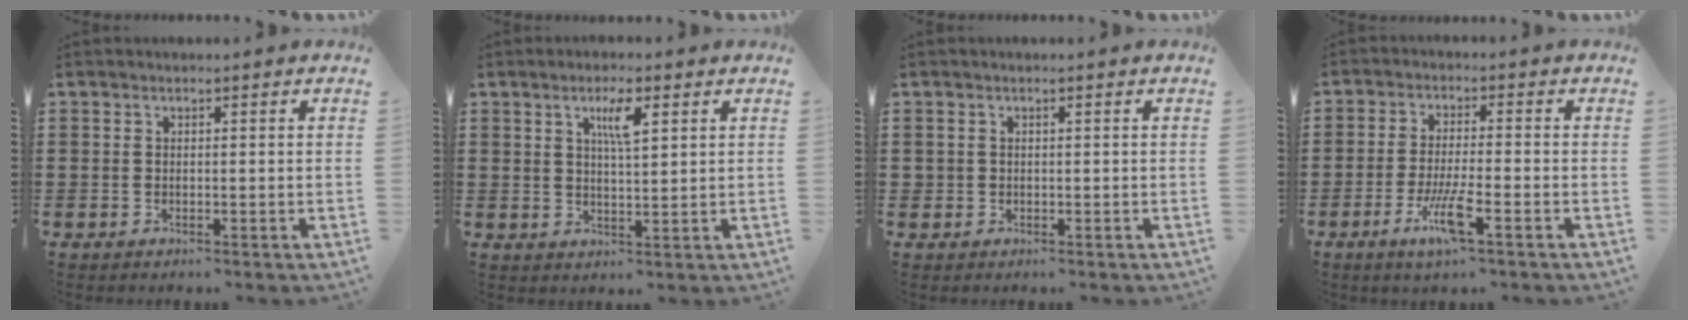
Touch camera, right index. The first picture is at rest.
{"total": 4.4, "force": [2.0, 1.0, 3.8], "torque": [-0.073, 0.006, 0.031]}
{"total": 0.7, "force": [0.0, 0.7, 0.1], "torque": [-0.004, 0.005, 0.000]}
{"total": 6.3, "force": [-3.2, 0.6, 5.5], "torque": [-0.113, -0.013, -0.061]}